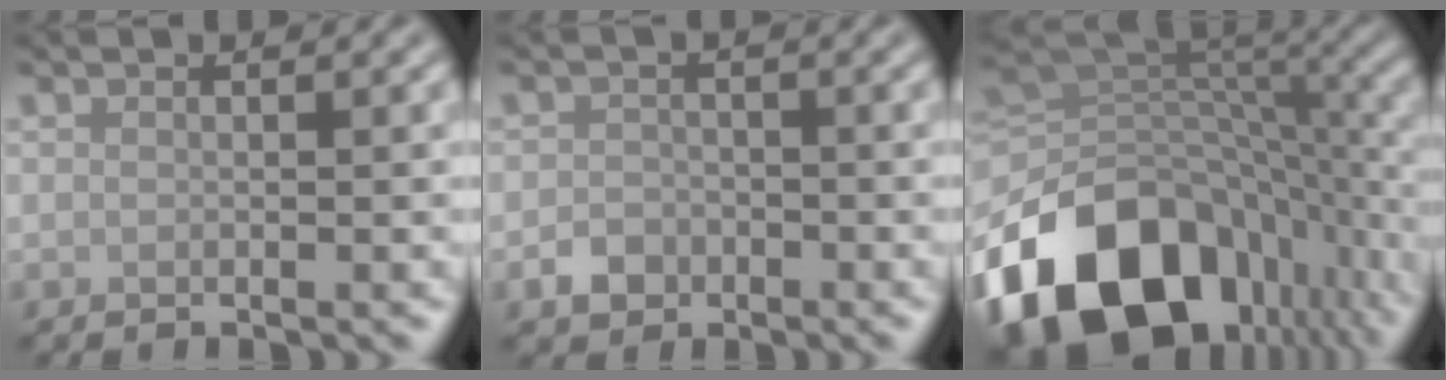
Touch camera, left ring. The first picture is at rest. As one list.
[{"total": 1.9, "force": [-1.0, 1.5, 0.6], "torque": [-0.002, 0.001, -0.023]}, {"total": 16.9, "force": [-9.0, 10.7, 9.6], "torque": [-0.202, -0.011, -0.146]}]